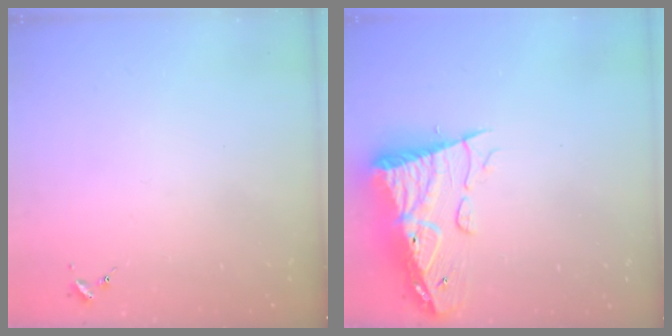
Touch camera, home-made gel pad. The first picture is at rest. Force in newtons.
{"total": 15.3, "press": 15.2, "slide": 1.3}